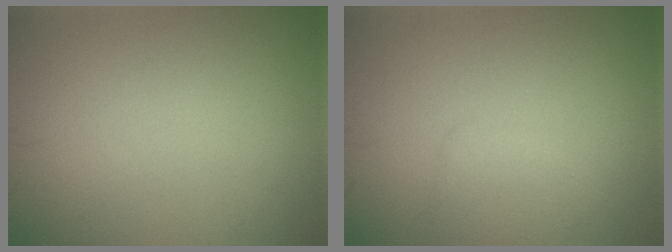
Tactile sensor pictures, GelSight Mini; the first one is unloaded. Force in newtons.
{"total": 1.8, "press": 1.8, "slide": 0.0}